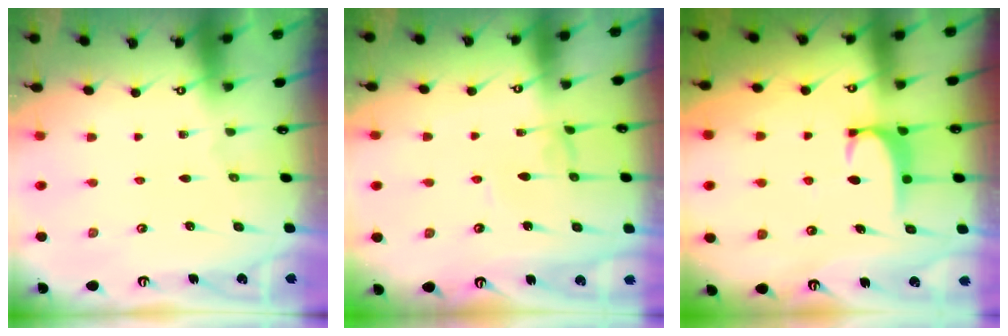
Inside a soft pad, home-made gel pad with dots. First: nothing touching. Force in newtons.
{"total": 0.6, "press": 0.5, "slide": 0.3}
{"total": 1.8, "press": 1.8, "slide": 0.5}